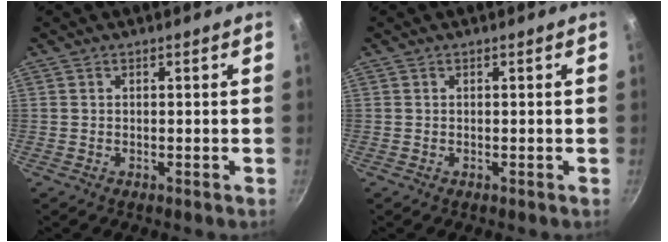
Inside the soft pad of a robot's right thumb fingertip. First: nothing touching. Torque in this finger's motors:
{"motor_torque": [0.00, 0.00, -0.23, 0.00, 0.00]}